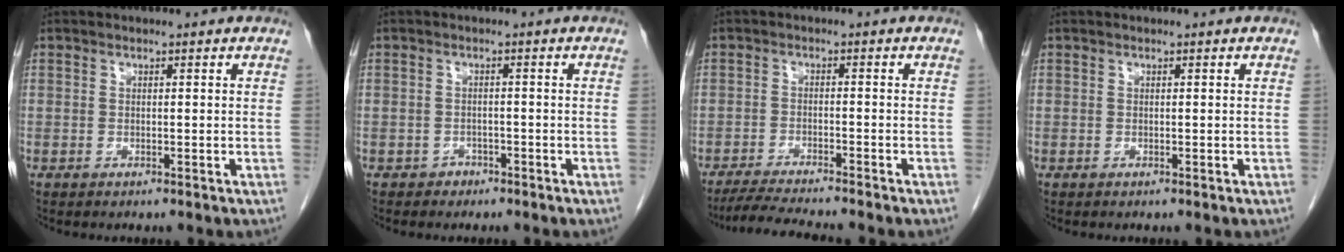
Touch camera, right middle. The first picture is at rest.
{"total": 1.5, "force": [-1.1, 1.0, 0.0], "torque": [-0.002, 0.005, -0.020]}
{"total": 7.1, "force": [-6.4, -0.6, 3.0], "torque": [-0.047, -0.021, -0.109]}
{"total": 0.0}